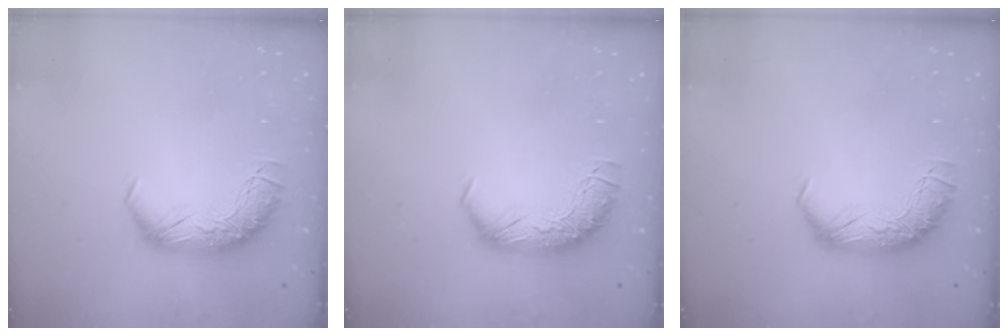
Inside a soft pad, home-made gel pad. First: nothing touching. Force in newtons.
{"total": 0.0}
{"total": 0.0}